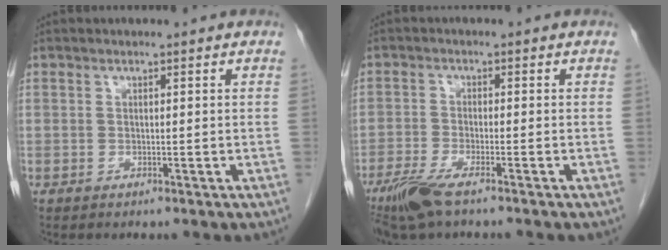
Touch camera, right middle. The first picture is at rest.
{"total": 5.6, "force": [-4.0, 0.5, 3.9], "torque": [-0.082, -0.015, -0.078]}